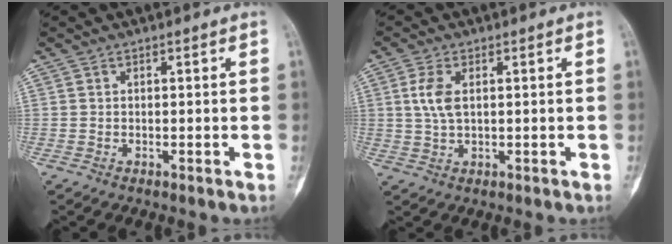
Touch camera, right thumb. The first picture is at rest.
{"total": 4.8, "force": [1.1, 2.4, 4.0], "torque": [-0.091, 0.002, 0.025]}